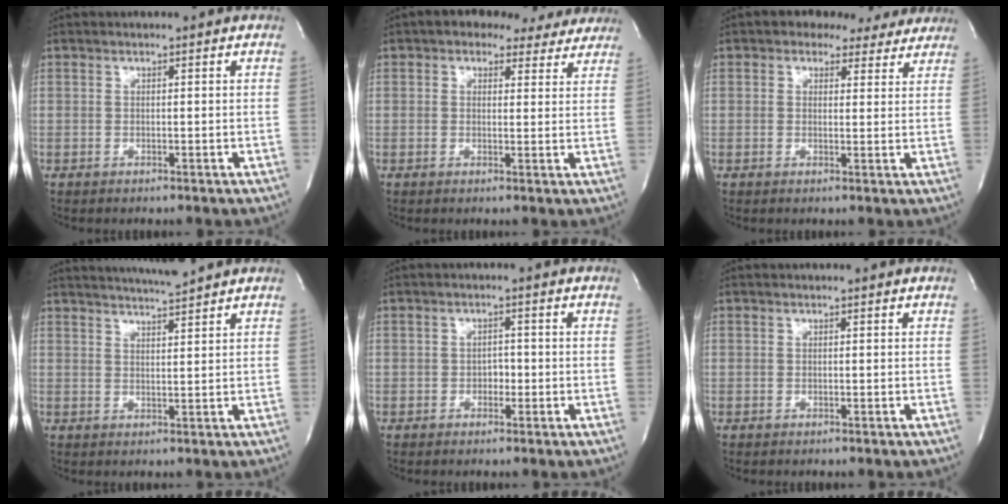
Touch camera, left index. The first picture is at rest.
{"total": 8.9, "force": [7.2, 4.5, 2.7], "torque": [-0.015, 0.020, 0.072]}
{"total": 7.3, "force": [5.9, 4.0, 1.6], "torque": [-0.005, 0.013, 0.056]}
{"total": 5.4, "force": [5.0, -1.3, 1.6], "torque": [-0.032, -0.003, 0.080]}
{"total": 1.7, "force": [-0.8, 1.1, 1.0], "torque": [-0.011, 0.001, -0.013]}
{"total": 0.0}